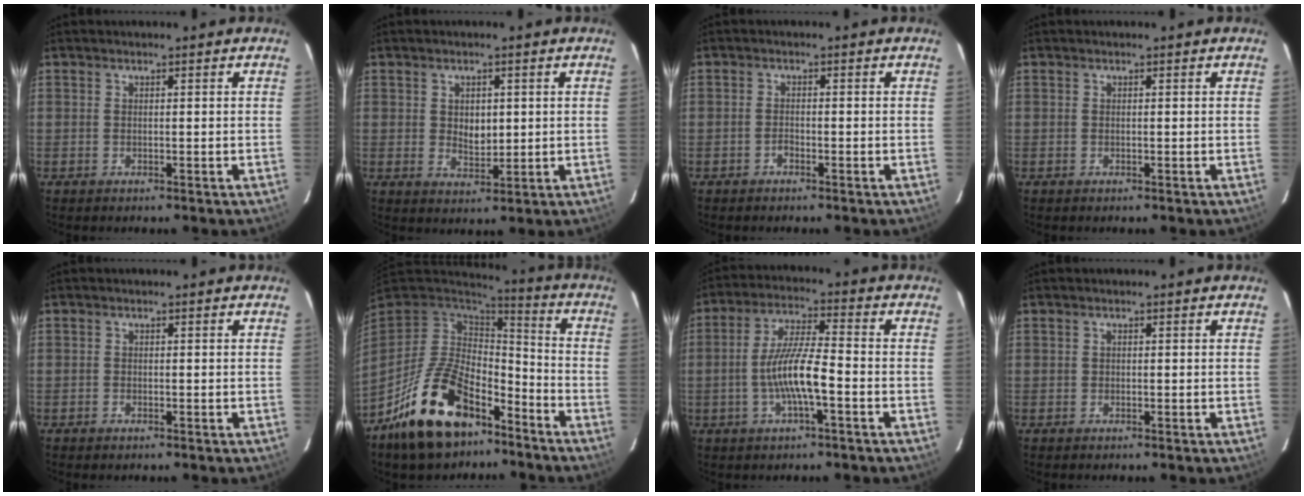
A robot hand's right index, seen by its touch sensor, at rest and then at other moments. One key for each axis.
{"total": 4.1, "fx": 0.5, "fy": 2.9, "fz": 2.8, "tx": -0.043, "ty": 0.000, "tz": 0.012}
{"total": 1.2, "fx": -0.9, "fy": 0.5, "fz": 0.5, "tx": -0.009, "ty": 0.003, "tz": -0.017}
{"total": 0.0}
{"total": 0.7, "fx": -0.6, "fy": 0.4, "fz": 0.1, "tx": -0.004, "ty": 0.000, "tz": -0.011}
{"total": 20.0, "fx": -12.1, "fy": 10.5, "fz": 12.0, "tx": -0.245, "ty": -0.003, "tz": -0.197}
{"total": 9.2, "fx": -2.9, "fy": 1.1, "fz": 8.7, "tx": -0.174, "ty": 0.003, "tz": -0.054}
{"total": 0.0}